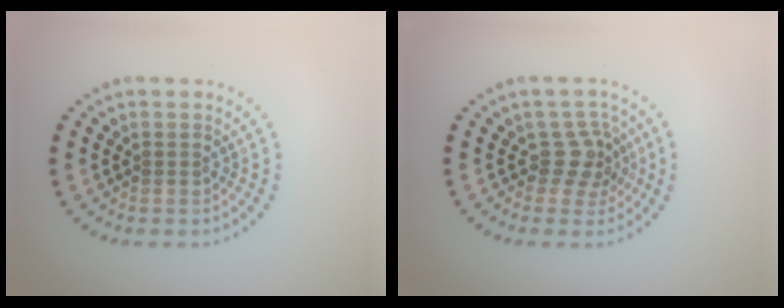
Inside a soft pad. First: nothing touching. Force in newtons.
{"total": 2.6, "press": 2.1, "slide": 1.6}